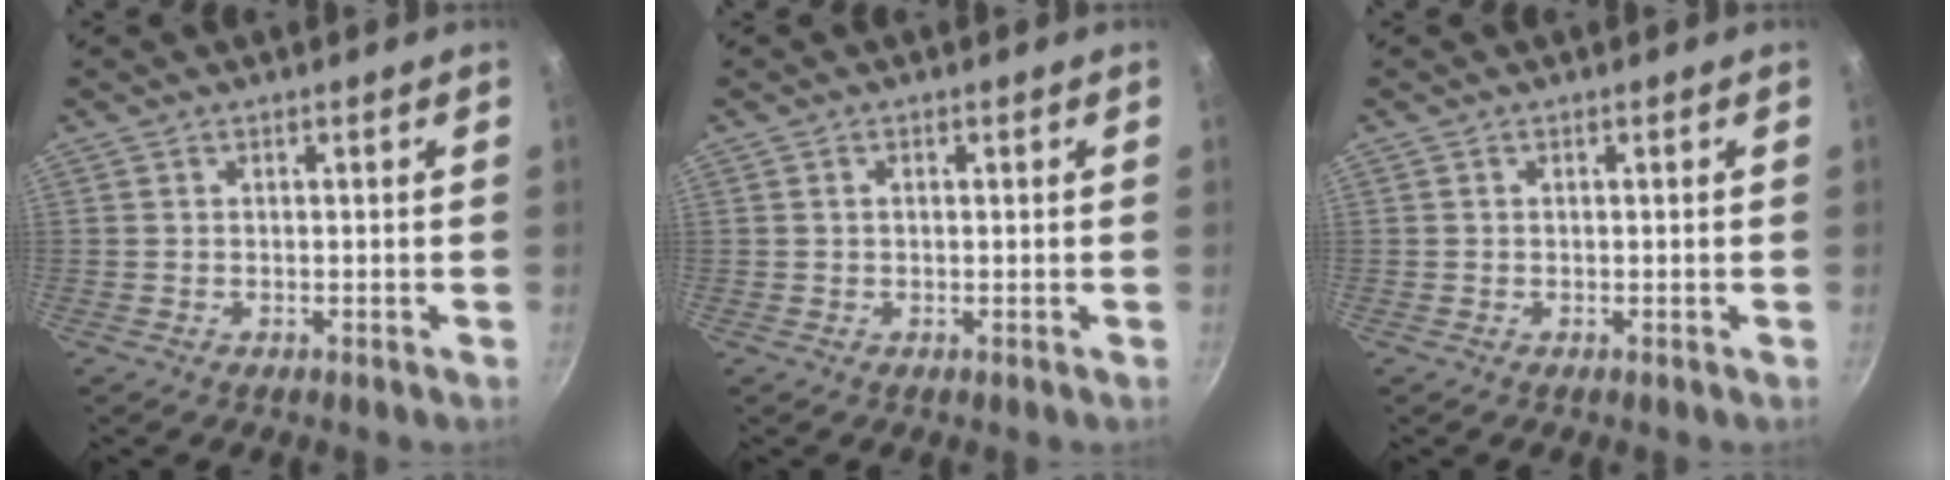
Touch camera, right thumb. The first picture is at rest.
{"total": 0.6, "force": [0.0, 0.4, 0.4], "torque": [-0.008, 0.000, -0.002]}
{"total": 0.0}